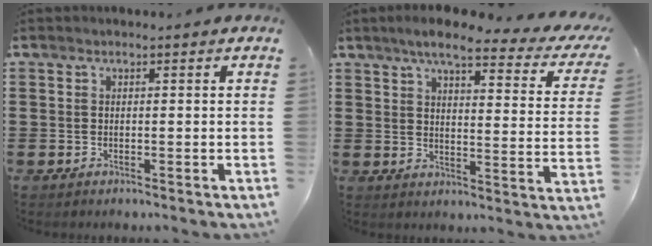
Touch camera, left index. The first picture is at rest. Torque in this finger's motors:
{"motor_torque": [2.14, 0.00, 0.27, 0.06]}